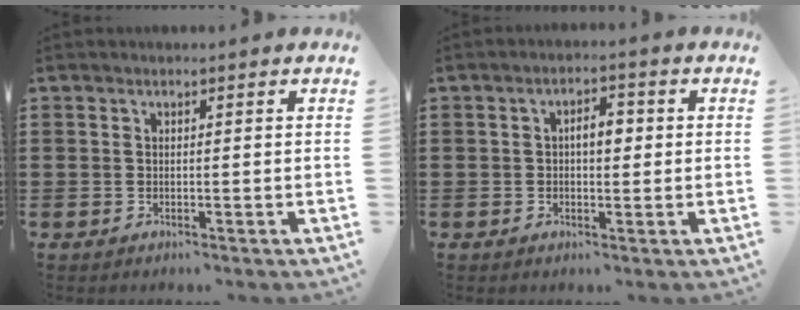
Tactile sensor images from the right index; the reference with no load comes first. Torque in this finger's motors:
{"motor_torque": [0.71, -0.18, 0.33, 0.02]}